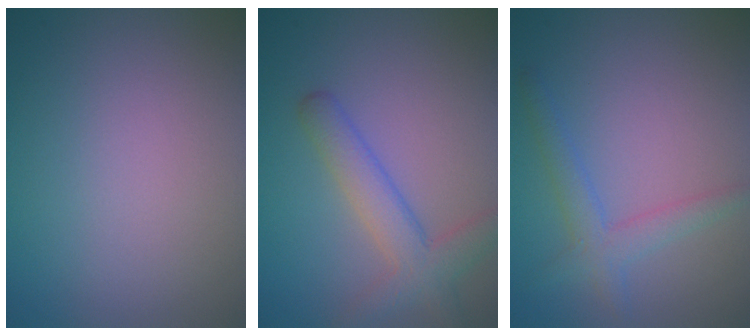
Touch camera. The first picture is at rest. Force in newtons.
{"total": 3.7, "press": 3.7, "slide": 0.1}
{"total": 2.5, "press": 2.5, "slide": 0.1}